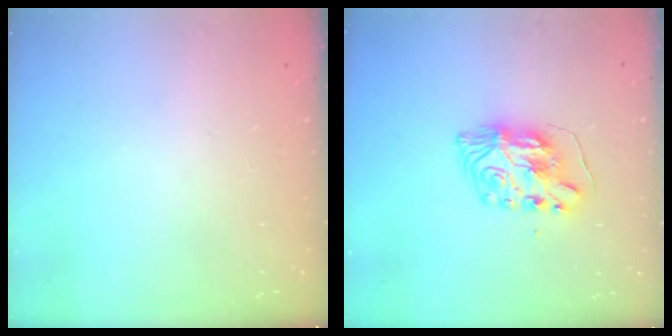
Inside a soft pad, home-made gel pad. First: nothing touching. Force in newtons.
{"total": 8.1, "press": 8.1, "slide": 0.9}